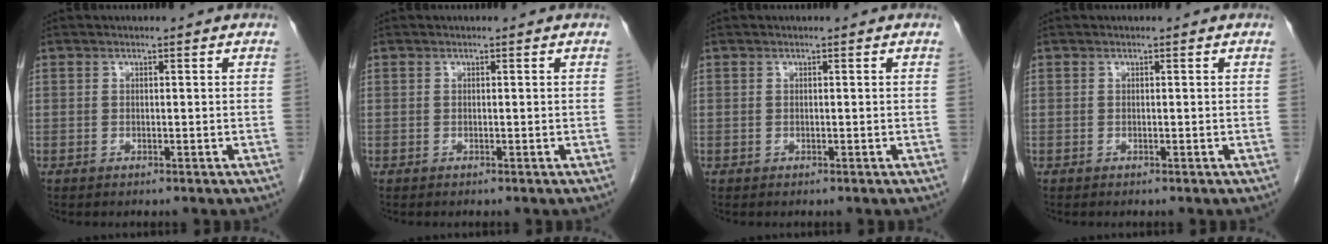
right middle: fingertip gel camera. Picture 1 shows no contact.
{"total": 0.0}
{"total": 0.0}
{"total": 0.0}